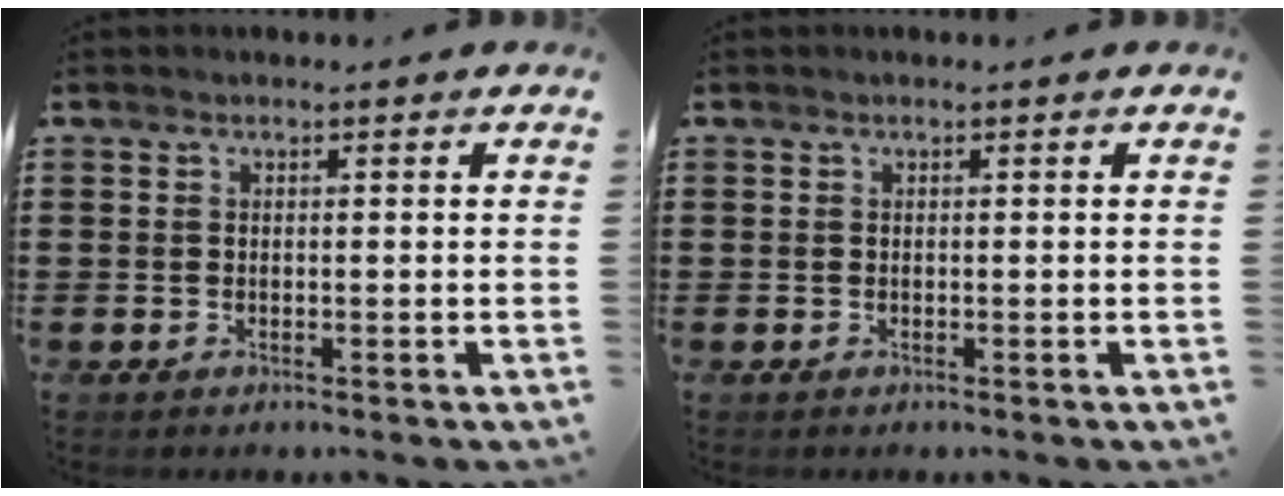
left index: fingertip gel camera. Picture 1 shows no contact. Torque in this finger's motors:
{"motor_torque": [0.00, 0.00, 0.00, 0.00]}